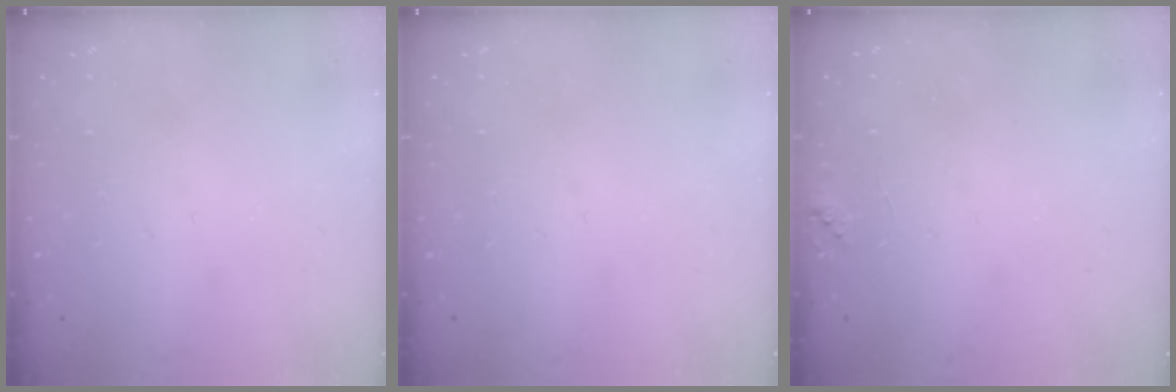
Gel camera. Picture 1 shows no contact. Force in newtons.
{"total": 0.0}
{"total": 4.2, "press": 4.2, "slide": 0.5}